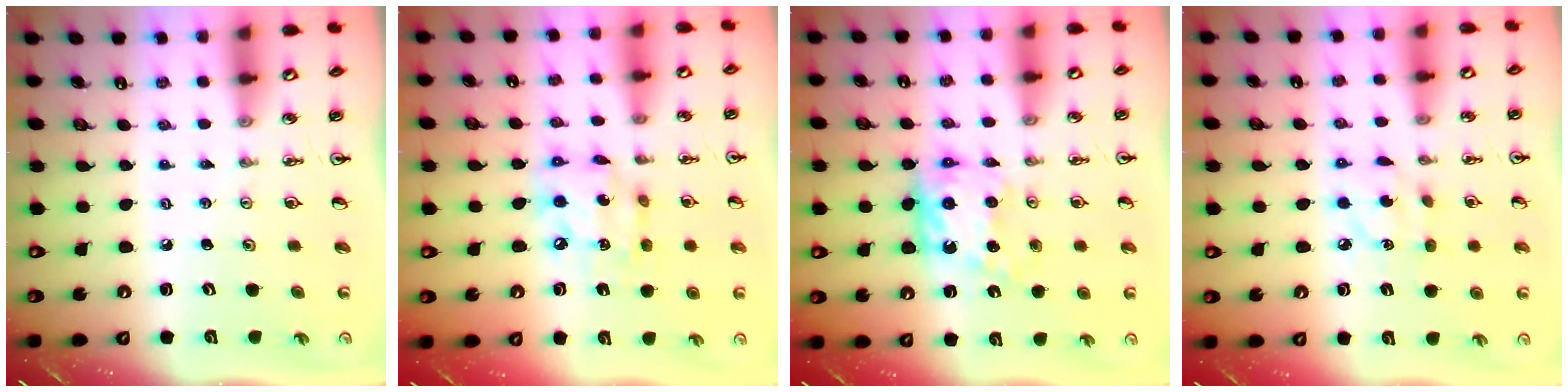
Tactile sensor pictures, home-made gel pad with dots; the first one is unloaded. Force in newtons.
{"total": 11.9, "press": 11.9, "slide": 1.3}
{"total": 10.6, "press": 10.6, "slide": 0.4}
{"total": 5.4, "press": 5.4, "slide": 0.3}